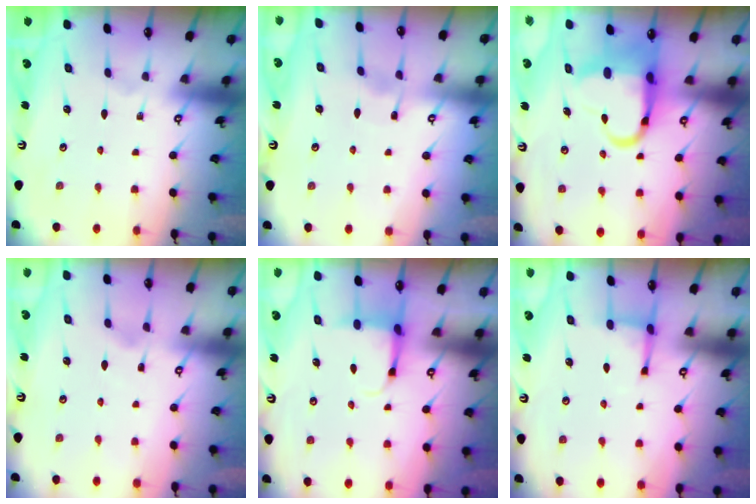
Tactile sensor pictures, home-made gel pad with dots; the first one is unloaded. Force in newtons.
{"total": 4.0, "press": 3.9, "slide": 0.5}
{"total": 9.2, "press": 9.0, "slide": 1.9}
{"total": 2.1, "press": 2.1, "slide": 0.3}
{"total": 3.8, "press": 3.6, "slide": 1.3}
{"total": 2.9, "press": 2.8, "slide": 0.7}